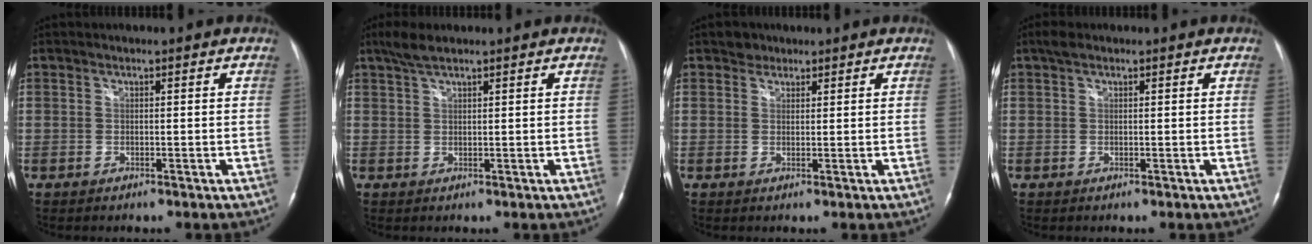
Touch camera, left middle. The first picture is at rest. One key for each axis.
{"total": 3.2, "fx": 2.5, "fy": 0.5, "fz": 1.9, "tx": -0.047, "ty": 0.009, "tz": 0.053}
{"total": 1.8, "fx": 1.4, "fy": 1.2, "fz": 0.0, "tx": 0.002, "ty": 0.002, "tz": 0.019}
{"total": 1.7, "fx": 1.2, "fy": 0.7, "fz": 0.9, "tx": -0.021, "ty": 0.017, "tz": 0.022}